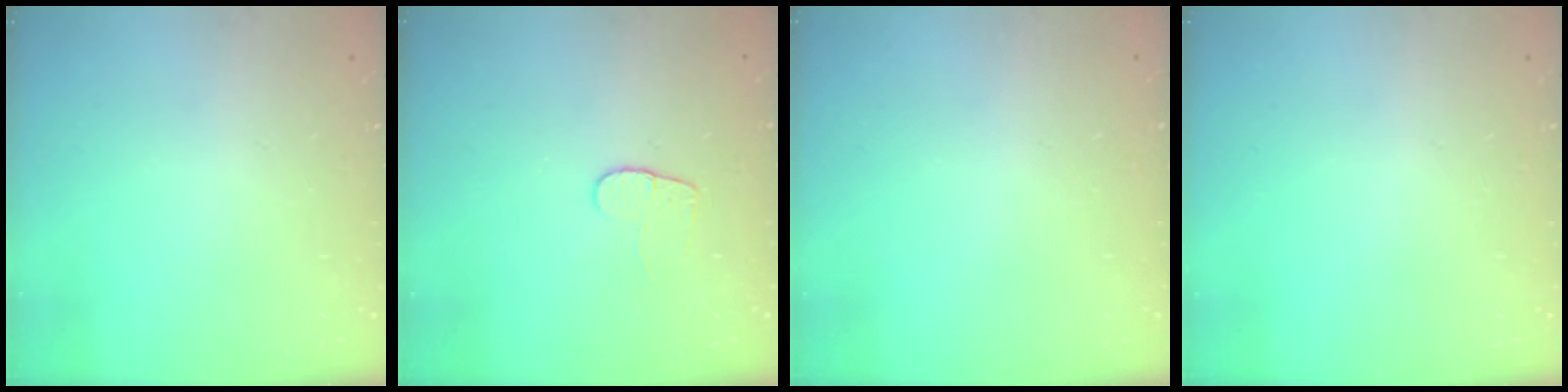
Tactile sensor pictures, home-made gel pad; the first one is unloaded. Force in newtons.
{"total": 4.5, "press": 4.4, "slide": 0.5}
{"total": 0.0}
{"total": 0.0}